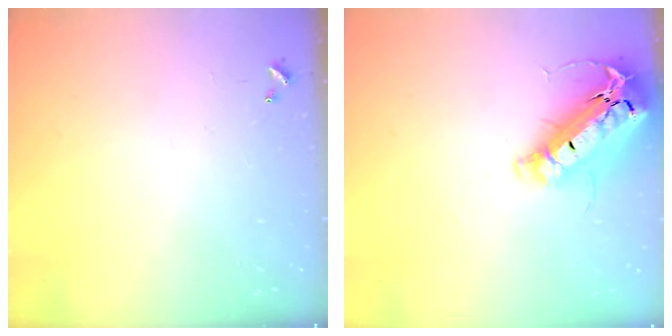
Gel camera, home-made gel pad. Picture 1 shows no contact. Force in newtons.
{"total": 25.0, "press": 24.5, "slide": 4.9}